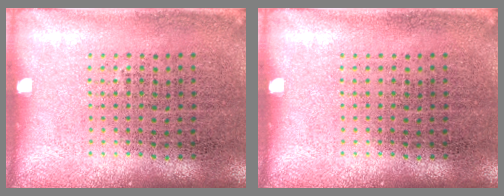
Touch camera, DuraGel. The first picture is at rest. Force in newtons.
{"total": 0.0}